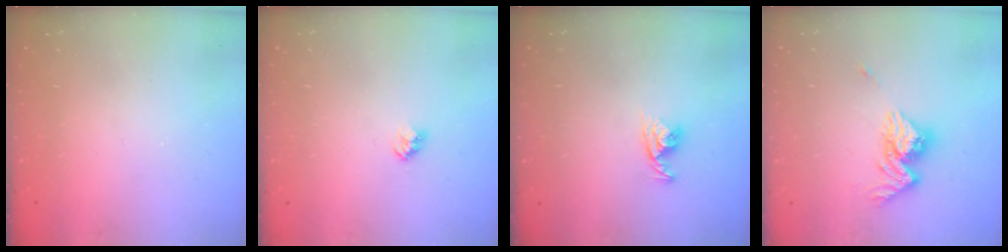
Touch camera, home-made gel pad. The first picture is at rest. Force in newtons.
{"total": 2.5, "press": 2.4, "slide": 0.4}
{"total": 5.9, "press": 5.9, "slide": 0.5}
{"total": 12.5, "press": 12.5, "slide": 1.3}